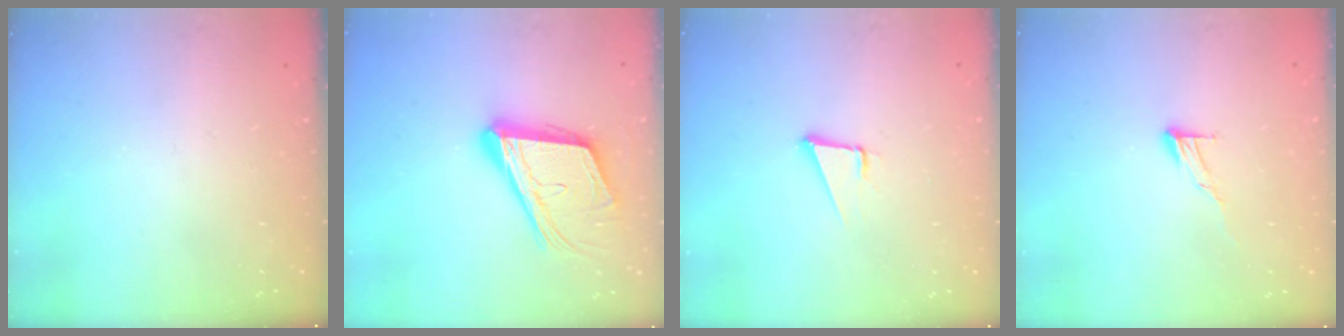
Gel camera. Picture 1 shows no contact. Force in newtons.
{"total": 17.4, "press": 17.0, "slide": 3.7}
{"total": 4.3, "press": 3.4, "slide": 2.6}
{"total": 6.9, "press": 6.8, "slide": 0.4}